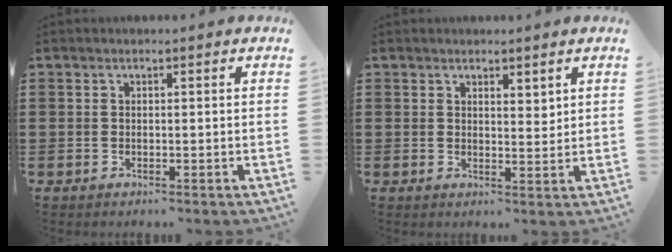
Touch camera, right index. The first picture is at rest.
{"total": 2.1, "force": [1.8, 0.9, 0.5], "torque": [-0.005, 0.003, 0.032]}